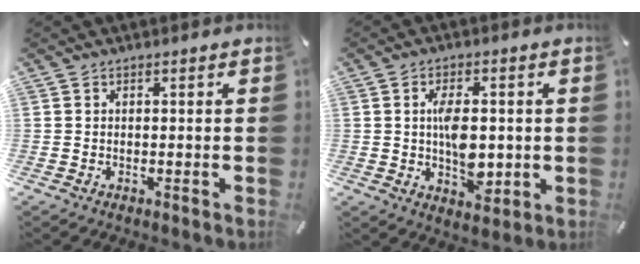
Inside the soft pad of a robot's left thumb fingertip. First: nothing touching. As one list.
[{"total": 8.9, "force": [0.0, 5.4, 7.1], "torque": [-0.109, -0.003, -0.002]}]